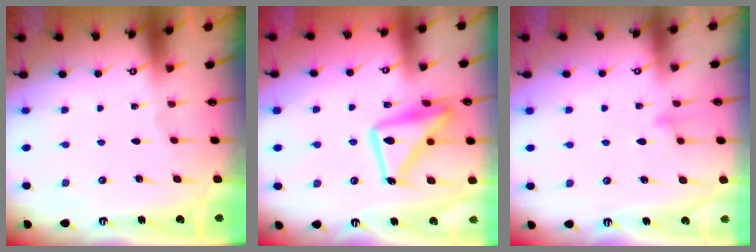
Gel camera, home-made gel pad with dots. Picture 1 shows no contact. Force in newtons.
{"total": 16.2, "press": 16.2, "slide": 1.2}
{"total": 8.5, "press": 8.5, "slide": 0.5}